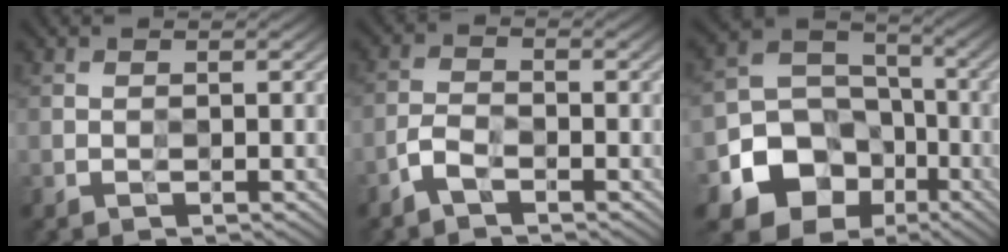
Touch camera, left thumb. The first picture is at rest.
{"total": 2.6, "force": [-1.8, 0.8, 1.7], "torque": [-0.043, 0.005, -0.047]}
{"total": 13.9, "force": [-6.1, 11.4, 5.2], "torque": [-0.129, -0.031, -0.127]}